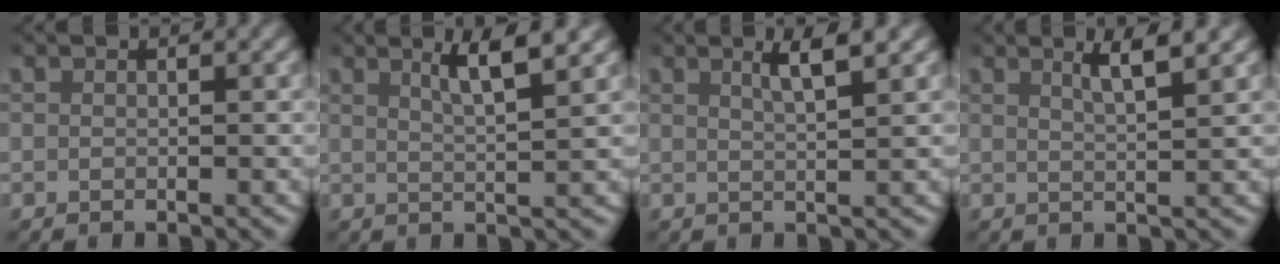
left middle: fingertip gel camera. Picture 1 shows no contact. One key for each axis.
{"total": 3.6, "fx": 2.2, "fy": 0.4, "fz": 2.8, "tx": -0.054, "ty": -0.001, "tz": 0.037}
{"total": 2.6, "fx": 1.6, "fy": 0.0, "fz": 2.0, "tx": -0.040, "ty": 0.001, "tz": 0.028}
{"total": 2.7, "fx": 1.9, "fy": 0.1, "fz": 2.0, "tx": -0.042, "ty": -0.002, "tz": 0.033}